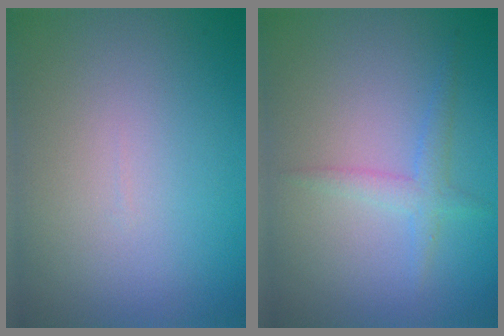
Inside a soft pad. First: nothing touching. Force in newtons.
{"total": 1.7, "press": 1.7, "slide": 0.1}